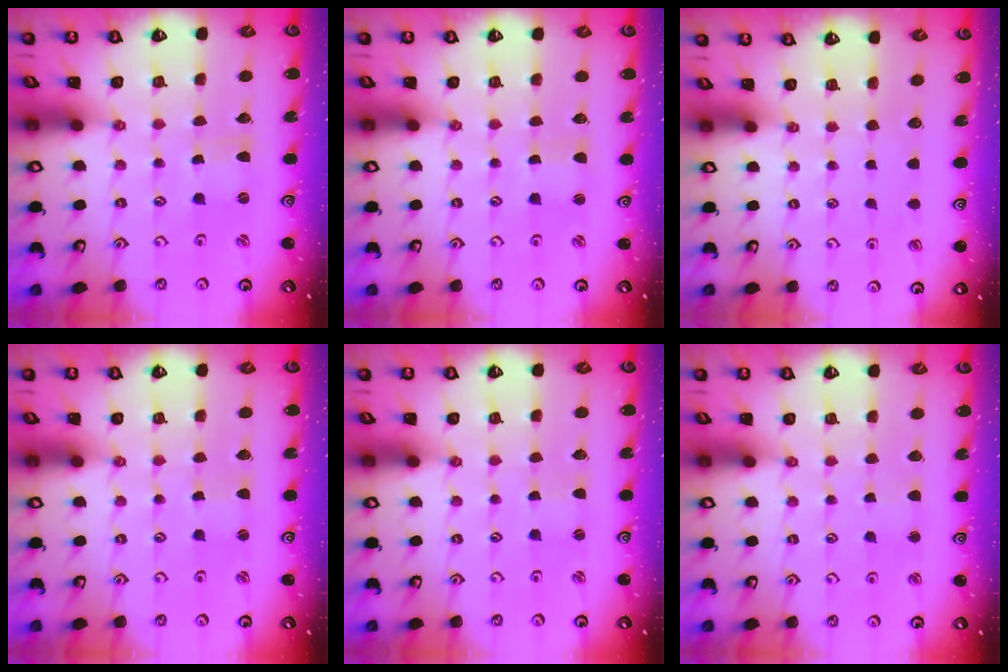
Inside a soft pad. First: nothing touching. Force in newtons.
{"total": 1.0, "press": 1.0, "slide": 0.0}
{"total": 0.0}
{"total": 1.4, "press": 1.4, "slide": 0.3}
{"total": 0.0}
{"total": 1.9, "press": 1.9, "slide": 0.3}